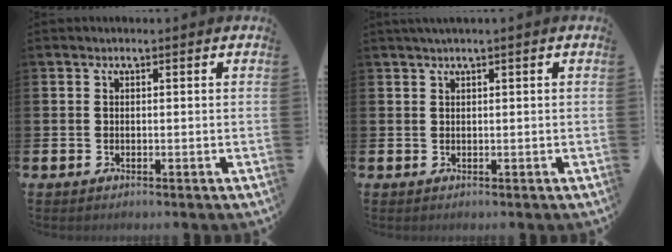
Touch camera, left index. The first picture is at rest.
{"total": 1.0, "force": [0.7, -0.2, 0.7], "torque": [-0.016, 0.003, 0.013]}